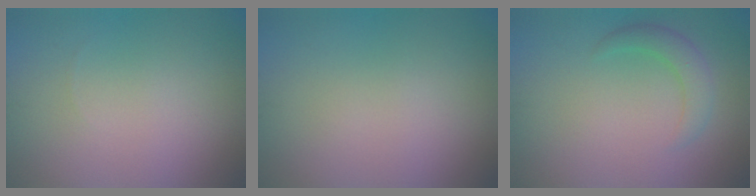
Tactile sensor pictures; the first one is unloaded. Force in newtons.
{"total": 0.0}
{"total": 2.5, "press": 2.5, "slide": 0.2}